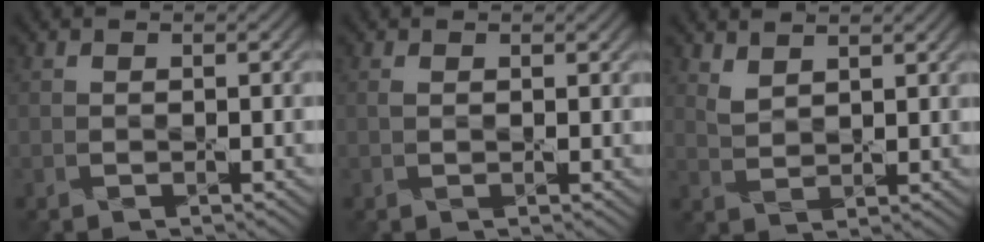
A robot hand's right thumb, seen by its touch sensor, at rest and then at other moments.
{"total": 1.1, "force": [0.4, 0.6, 0.8], "torque": [-0.019, -0.002, 0.009]}
{"total": 2.8, "force": [2.2, 1.1, 1.4], "torque": [-0.036, -0.004, 0.051]}